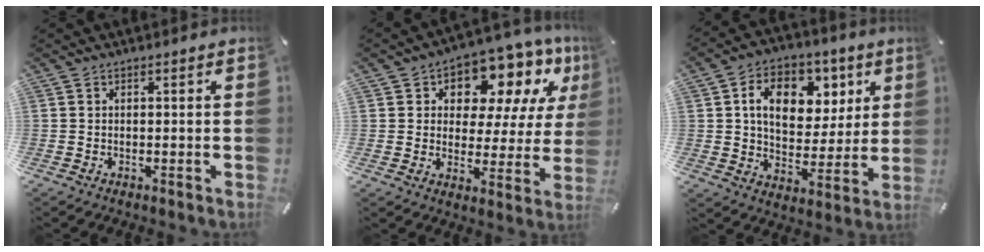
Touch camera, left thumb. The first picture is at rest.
{"total": 12.5, "force": [8.8, 6.9, 5.6], "torque": [-0.091, -0.068, 0.154]}
{"total": 13.9, "force": [5.1, 10.4, 7.7], "torque": [-0.117, -0.010, 0.092]}